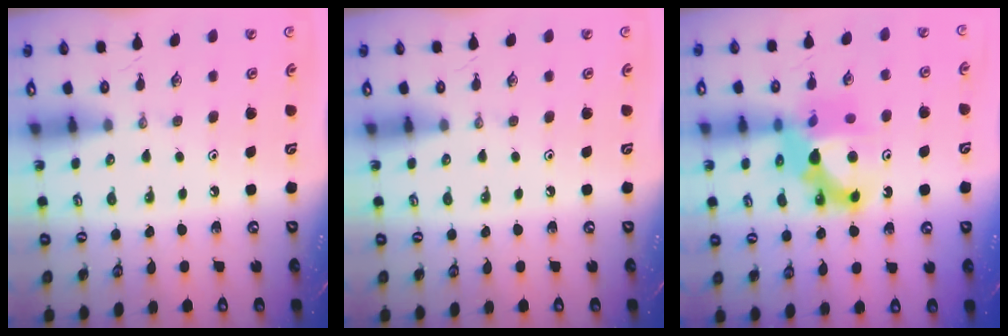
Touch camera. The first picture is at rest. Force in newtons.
{"total": 0.0}
{"total": 12.7, "press": 12.5, "slide": 2.1}